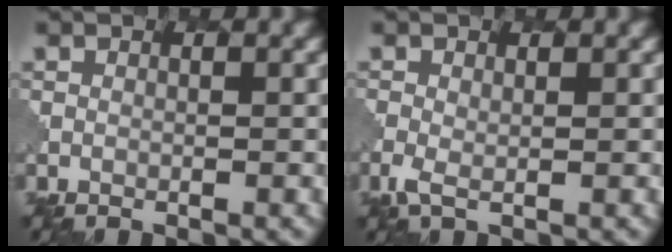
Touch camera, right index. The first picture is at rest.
{"total": 1.3, "force": [-0.4, 0.6, 1.1], "torque": [-0.031, -0.006, -0.008]}